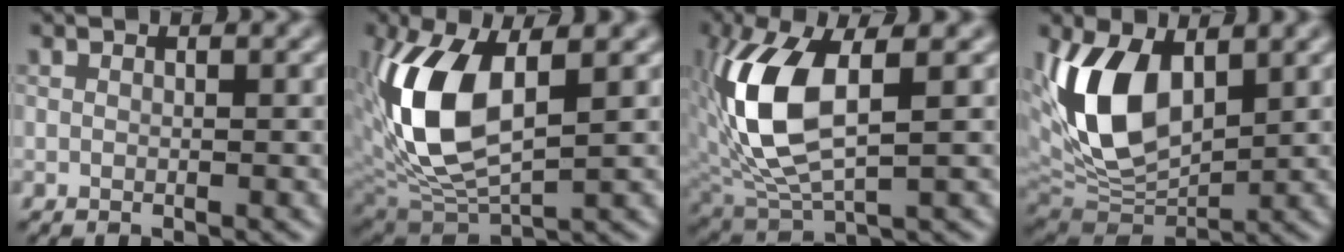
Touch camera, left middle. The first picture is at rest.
{"total": 8.9, "force": [1.1, 4.2, 7.8], "torque": [-0.182, -0.003, 0.032]}
{"total": 8.2, "force": [0.7, 3.6, 7.3], "torque": [-0.175, 0.005, 0.026]}
{"total": 9.0, "force": [1.6, 5.1, 7.2], "torque": [-0.173, 0.002, 0.033]}